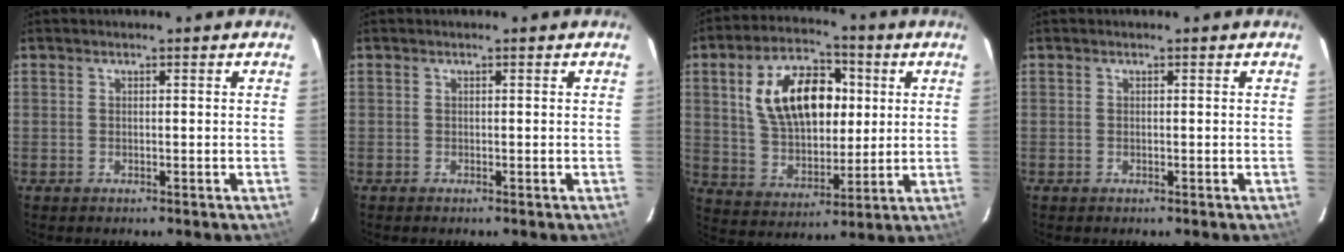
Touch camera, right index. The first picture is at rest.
{"total": 0.0}
{"total": 16.9, "force": [4.1, 10.1, 13.0], "torque": [-0.241, 0.026, 0.080]}
{"total": 0.0}